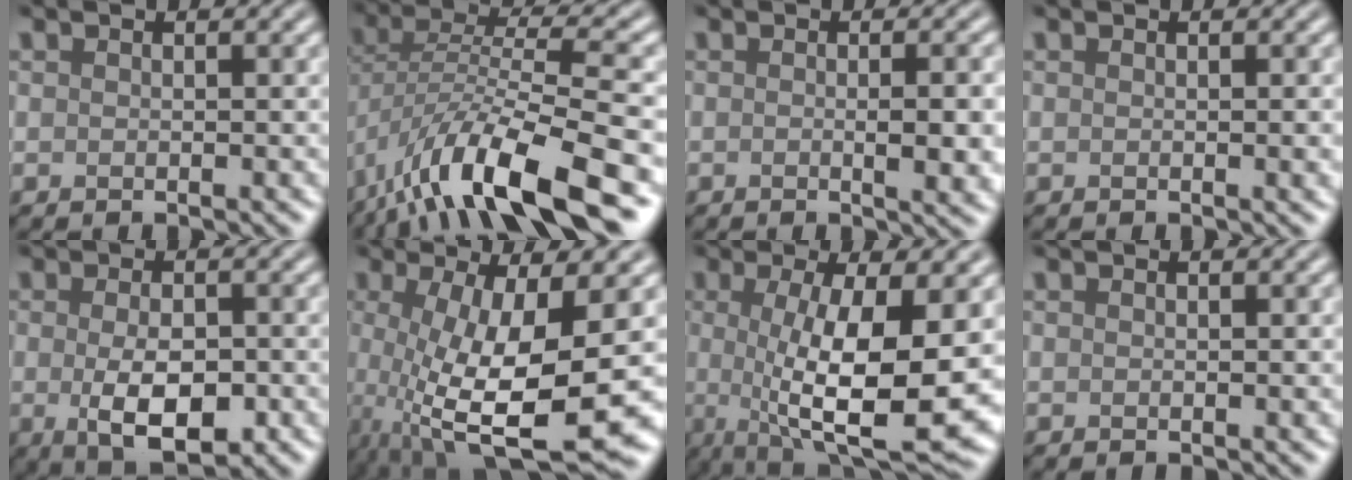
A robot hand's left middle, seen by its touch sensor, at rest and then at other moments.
{"total": 12.2, "force": [-6.8, 3.6, 9.5], "torque": [-0.173, 0.002, -0.126]}
{"total": 4.0, "force": [-0.3, 1.1, 3.8], "torque": [-0.047, 0.001, -0.004]}
{"total": 1.0, "force": [0.0, 0.2, 1.0], "torque": [-0.009, 0.000, -0.001]}
{"total": 5.5, "force": [-1.1, 2.5, 4.8], "torque": [-0.084, -0.012, -0.015]}
{"total": 10.6, "force": [-1.9, 3.0, 10.0], "torque": [-0.183, -0.031, -0.025]}
{"total": 11.2, "force": [-0.6, 3.1, 10.7], "torque": [-0.164, -0.019, -0.009]}
{"total": 0.0}